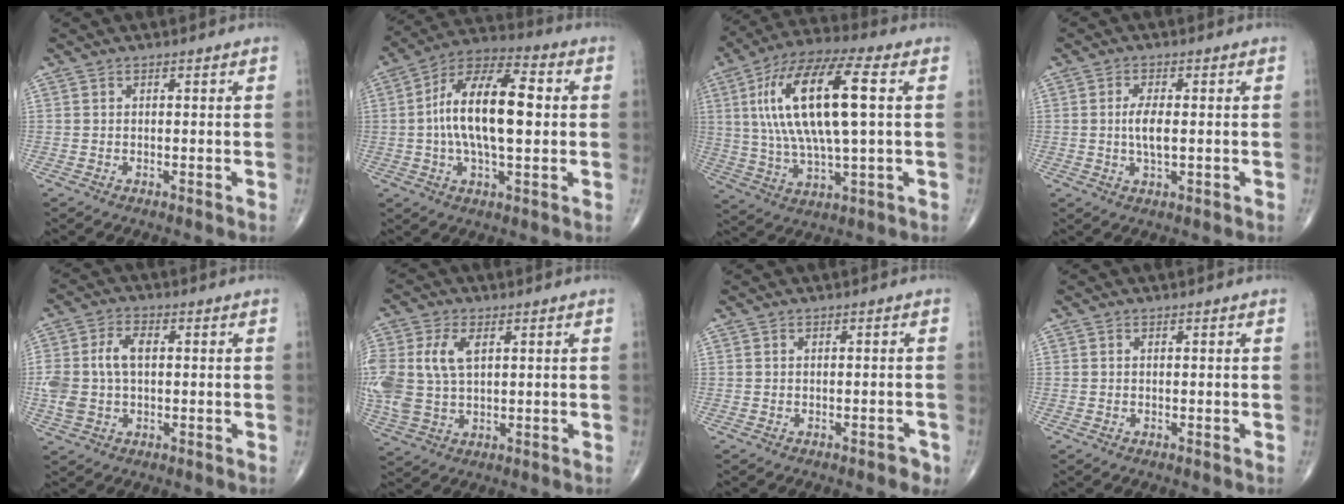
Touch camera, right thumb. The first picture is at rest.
{"total": 17.4, "force": [1.0, 7.4, 15.7], "torque": [-0.272, 0.026, 0.007]}
{"total": 20.6, "force": [3.7, 6.3, 19.2], "torque": [-0.383, 0.015, 0.065]}
{"total": 4.6, "force": [-0.1, 1.8, 4.2], "torque": [-0.084, -0.006, -0.003]}
{"total": 8.6, "force": [0.5, 5.3, 6.8], "torque": [-0.156, 0.020, 0.015]}
{"total": 12.4, "force": [2.6, 7.5, 9.6], "torque": [-0.233, 0.004, 0.057]}
{"total": 1.7, "force": [-1.0, 0.8, 1.0], "torque": [-0.011, 0.005, -0.012]}
{"total": 0.0}